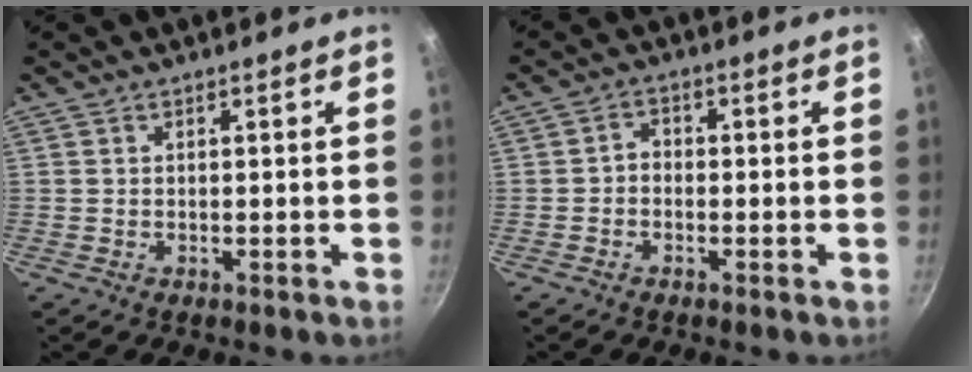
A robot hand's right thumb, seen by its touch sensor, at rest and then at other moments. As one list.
[{"total": 2.2, "force": [-0.8, 1.7, 1.2], "torque": [-0.015, 0.015, -0.021]}]